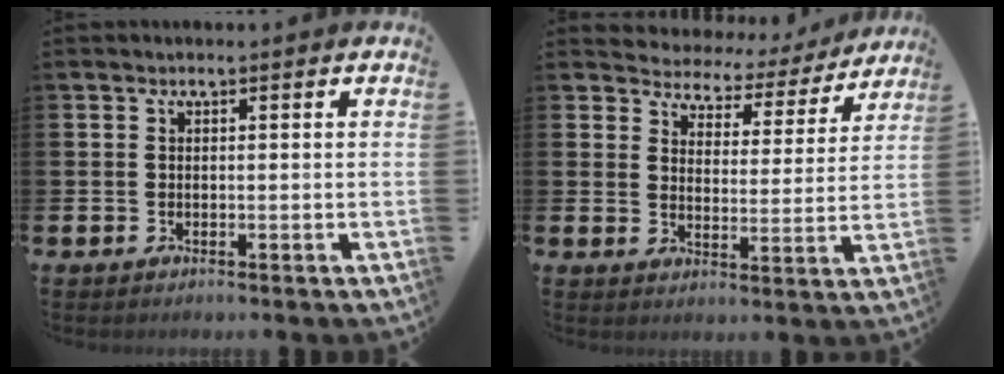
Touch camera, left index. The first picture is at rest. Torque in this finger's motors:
{"motor_torque": [1.07, -1.07, 0.41, 0.02]}